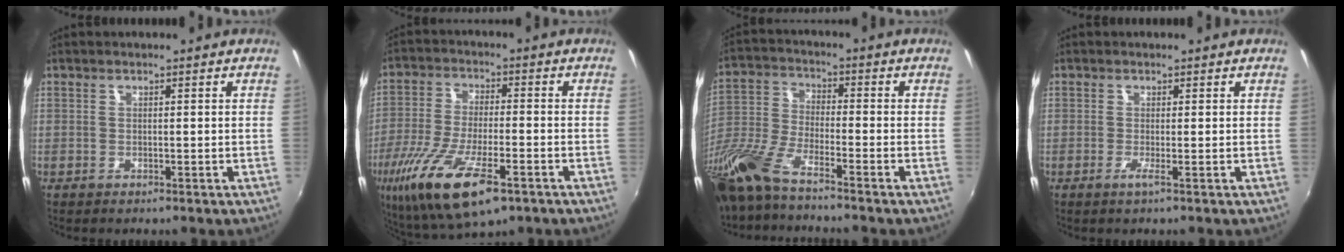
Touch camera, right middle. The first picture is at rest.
{"total": 17.7, "force": [-9.0, 5.9, 14.1], "torque": [-0.292, -0.055, -0.162]}
{"total": 15.3, "force": [-11.7, 2.6, 9.4], "torque": [-0.217, -0.030, -0.237]}
{"total": 1.0, "force": [-0.3, -0.4, 0.8], "torque": [-0.017, -0.006, -0.008]}